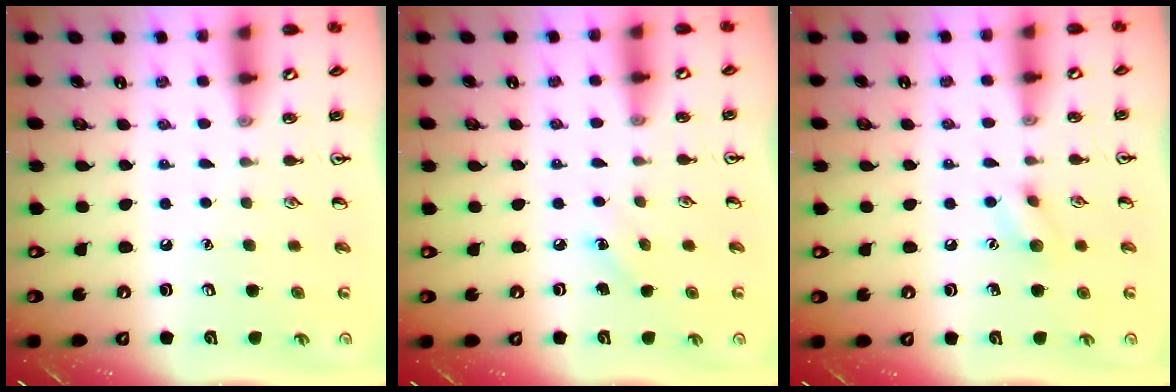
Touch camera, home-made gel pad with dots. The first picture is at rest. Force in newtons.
{"total": 4.9, "press": 4.6, "slide": 1.6}
{"total": 7.5, "press": 7.3, "slide": 1.4}